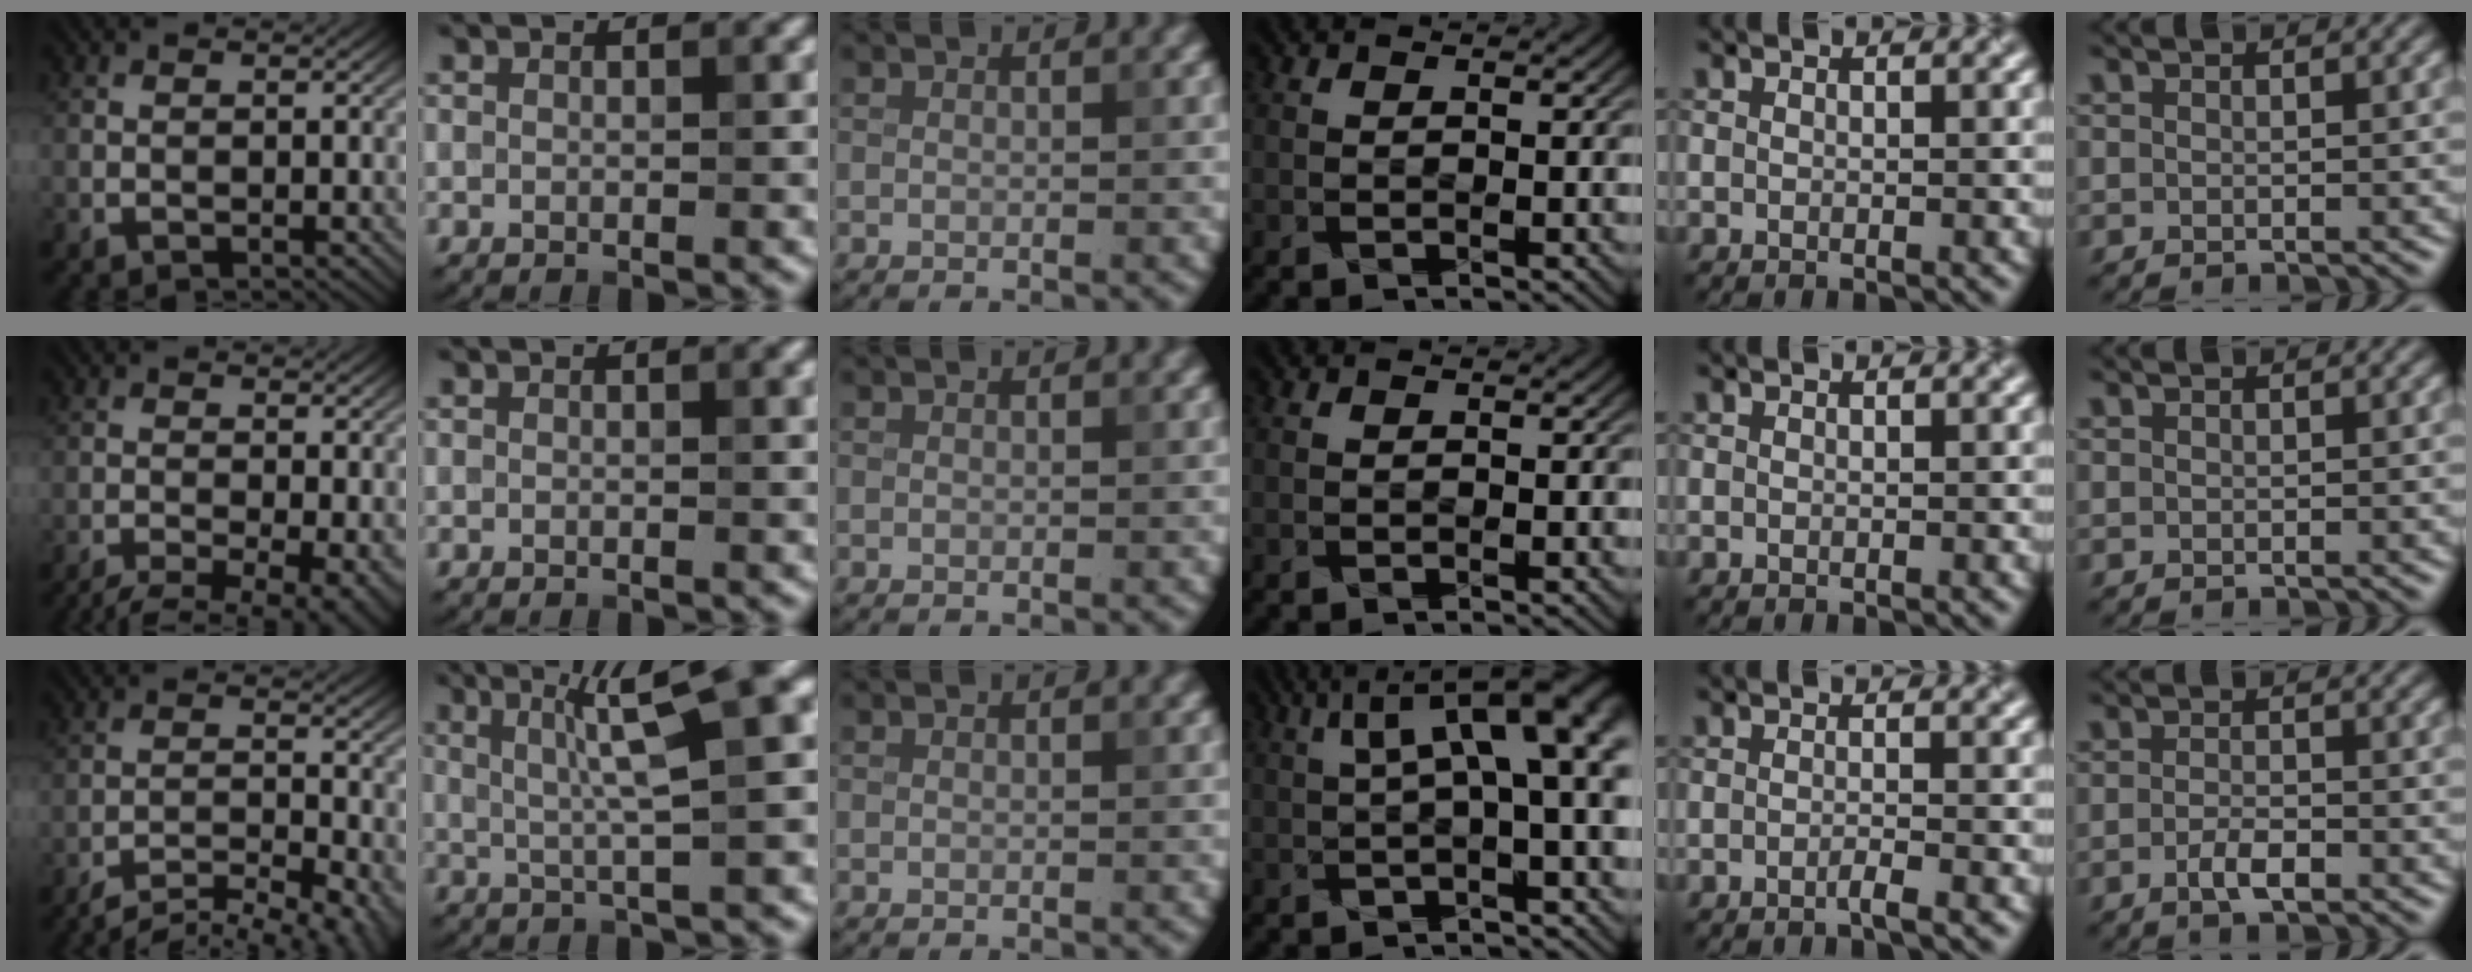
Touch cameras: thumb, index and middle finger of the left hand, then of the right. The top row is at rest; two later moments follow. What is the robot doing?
{"motion": "pour", "object": "sugar"}